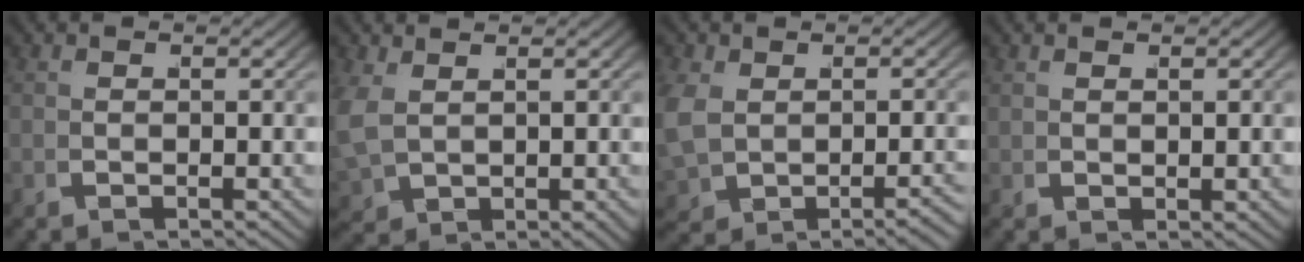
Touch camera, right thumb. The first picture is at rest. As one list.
[{"total": 3.5, "force": [1.0, 2.6, 2.0], "torque": [-0.060, -0.015, 0.035]}, {"total": 3.8, "force": [-0.6, 3.0, 2.1], "torque": [-0.066, -0.014, 0.005]}, {"total": 1.0, "force": [0.9, 0.3, 0.4], "torque": [-0.006, 0.005, 0.021]}]